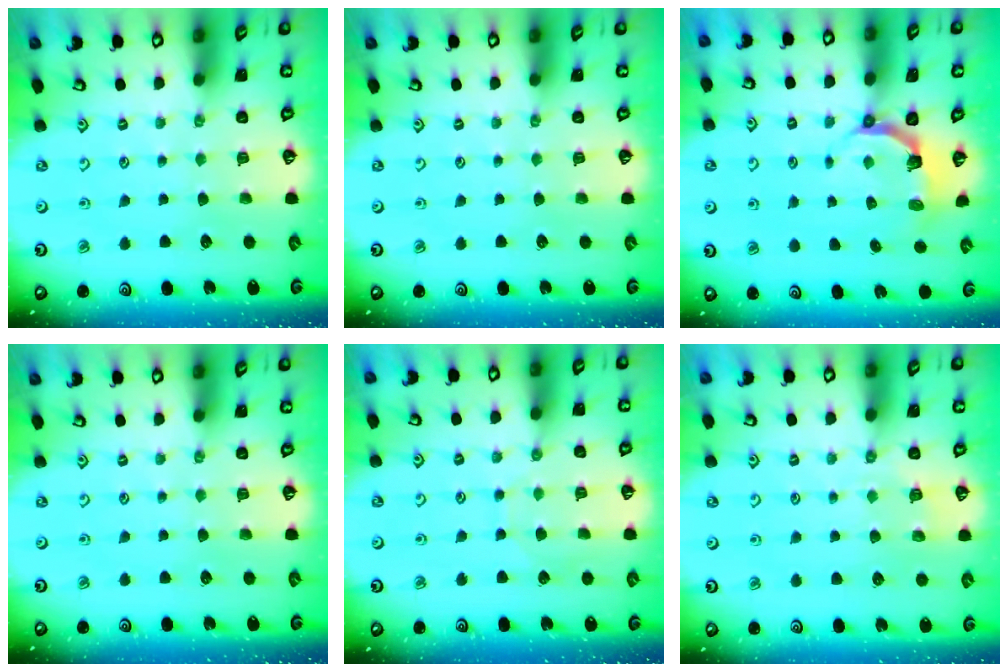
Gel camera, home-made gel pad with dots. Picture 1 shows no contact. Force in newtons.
{"total": 0.0}
{"total": 4.6, "press": 3.0, "slide": 3.5}
{"total": 0.0}
{"total": 5.4, "press": 5.4, "slide": 0.6}
{"total": 3.0, "press": 2.6, "slide": 1.5}